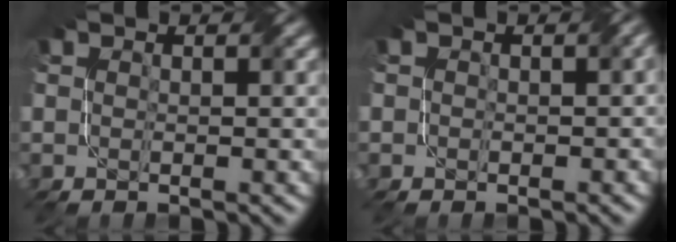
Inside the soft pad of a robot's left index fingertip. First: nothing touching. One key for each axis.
{"total": 1.2, "fx": 0.2, "fy": 0.9, "fz": 0.8, "tx": -0.010, "ty": -0.001, "tz": 0.000}